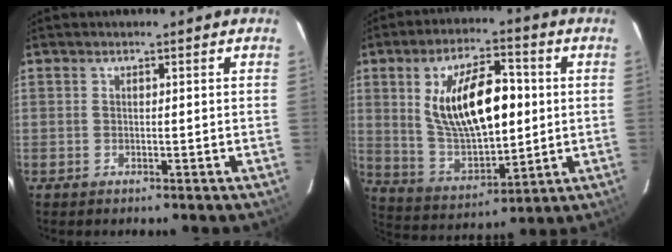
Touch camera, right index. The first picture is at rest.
{"total": 17.8, "force": [2.9, 8.1, 15.5], "torque": [-0.278, 0.008, 0.069]}